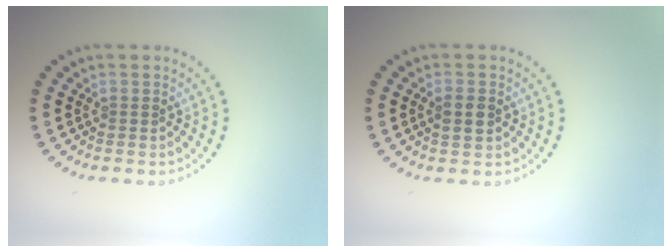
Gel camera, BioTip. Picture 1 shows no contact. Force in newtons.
{"total": 1.8, "press": 1.8, "slide": 0.1}